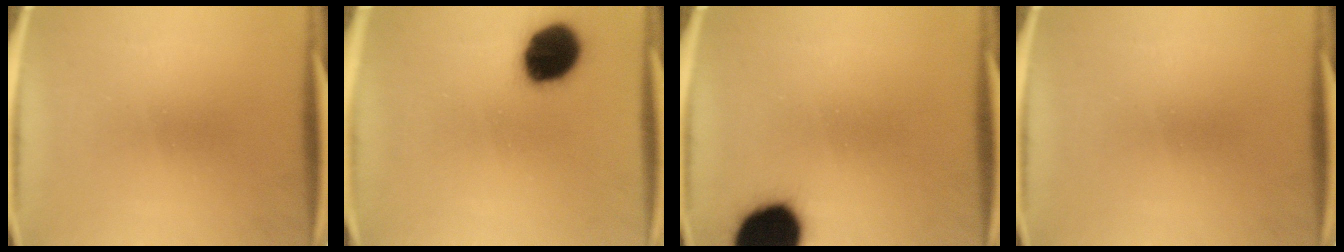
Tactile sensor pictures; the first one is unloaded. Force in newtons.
{"total": 14.3}
{"total": 20.1}
{"total": 0.0}